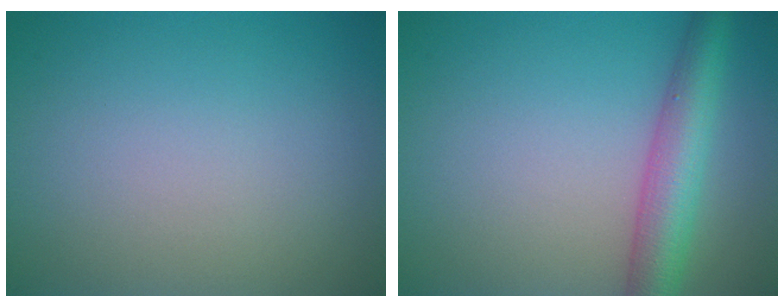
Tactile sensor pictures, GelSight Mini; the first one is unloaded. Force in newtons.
{"total": 5.2, "press": 5.2, "slide": 0.1}